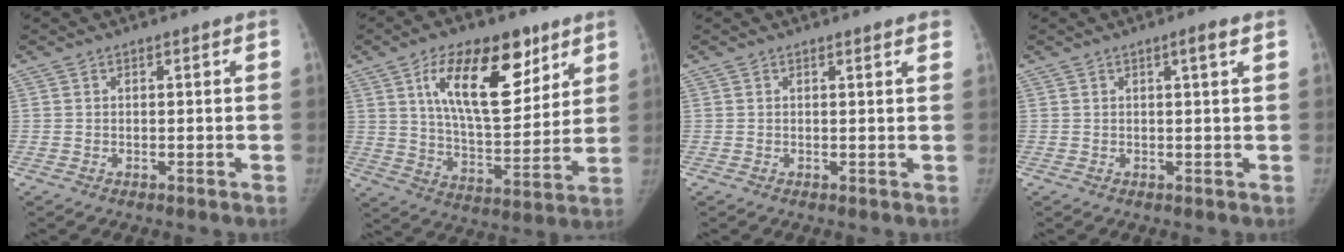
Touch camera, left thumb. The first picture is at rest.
{"total": 19.6, "force": [9.4, 9.4, 14.4], "torque": [-0.185, -0.045, 0.163]}
{"total": 1.8, "force": [1.6, 0.1, 1.0], "torque": [-0.010, -0.004, 0.014]}
{"total": 2.0, "force": [1.0, -0.1, 1.7], "torque": [-0.030, -0.004, 0.015]}